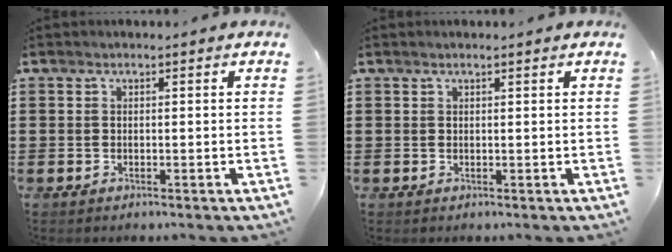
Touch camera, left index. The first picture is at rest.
{"total": 0.6, "force": [0.4, 0.0, 0.5], "torque": [-0.009, 0.000, 0.009]}